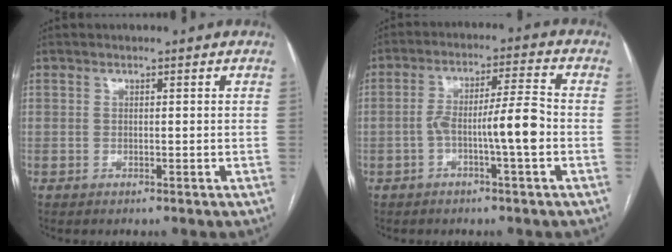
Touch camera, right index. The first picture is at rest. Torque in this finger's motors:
{"motor_torque": [1.34, -0.16, 0.67, 0.18]}